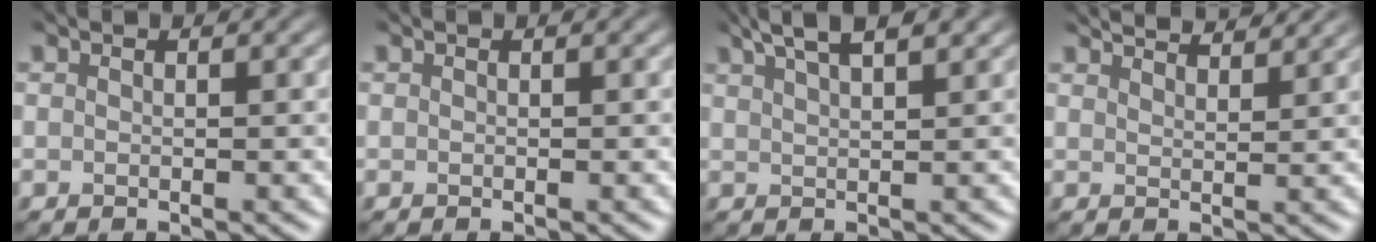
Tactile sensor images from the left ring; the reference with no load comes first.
{"total": 0.0}
{"total": 4.9, "force": [3.5, 1.3, 3.2], "torque": [-0.038, 0.023, 0.040]}
{"total": 4.7, "force": [4.3, 0.9, 1.7], "torque": [-0.012, 0.012, 0.042]}